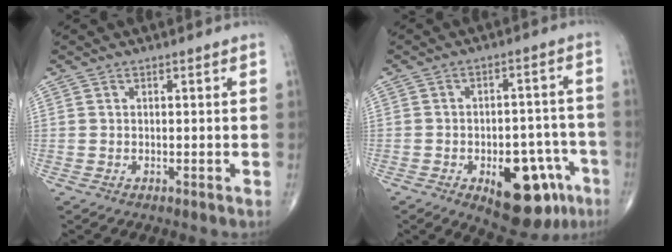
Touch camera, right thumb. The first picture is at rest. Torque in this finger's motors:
{"motor_torque": [3.35, 1.65, 0.74, -0.94, 0.07]}